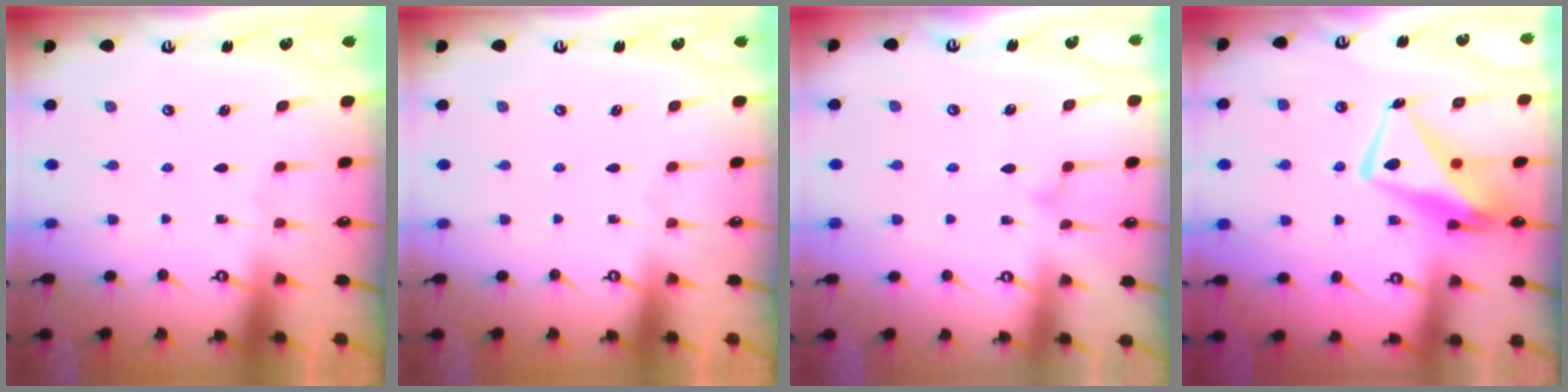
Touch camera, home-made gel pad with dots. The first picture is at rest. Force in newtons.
{"total": 0.0}
{"total": 6.5, "press": 6.5, "slide": 0.4}
{"total": 11.7, "press": 11.7, "slide": 1.0}